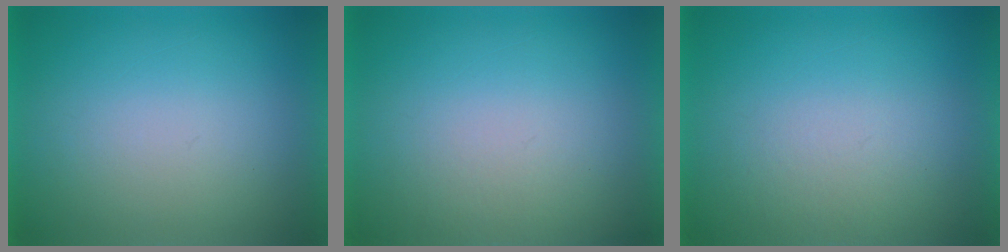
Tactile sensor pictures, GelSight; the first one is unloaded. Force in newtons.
{"total": 2.0}
{"total": 4.2}